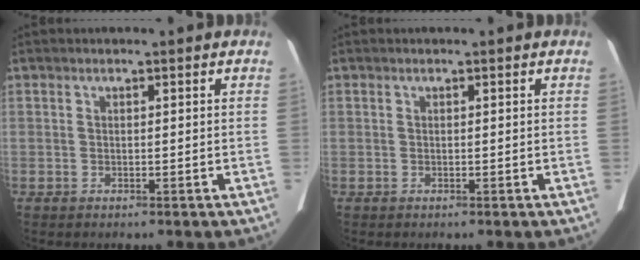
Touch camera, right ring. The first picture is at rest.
{"total": 0.0}